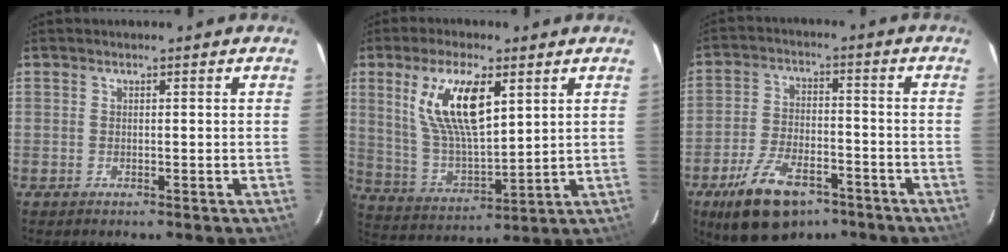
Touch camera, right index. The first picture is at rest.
{"total": 14.0, "force": [5.9, 4.8, 11.8], "torque": [-0.225, 0.002, 0.123]}
{"total": 13.5, "force": [-8.7, 6.3, 8.2], "torque": [-0.174, -0.013, -0.146]}